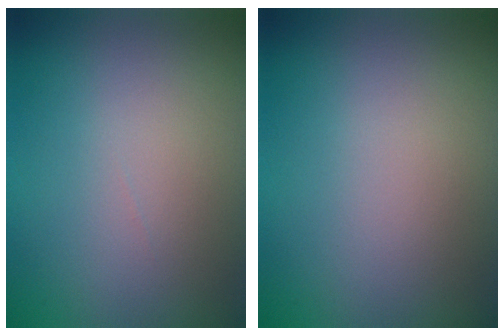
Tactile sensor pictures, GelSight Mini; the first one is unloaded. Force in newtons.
{"total": 0.0}